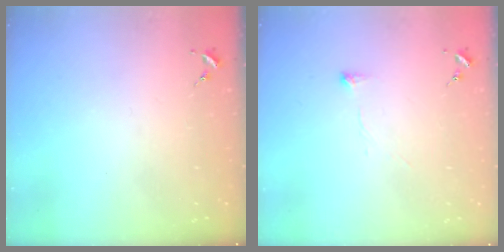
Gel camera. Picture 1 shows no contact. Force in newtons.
{"total": 6.5, "press": 6.4, "slide": 0.9}